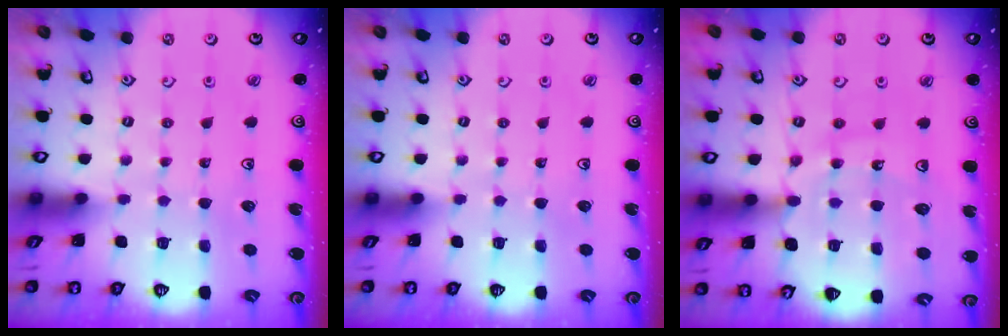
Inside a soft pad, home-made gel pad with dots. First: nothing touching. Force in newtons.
{"total": 0.0}
{"total": 12.8, "press": 12.5, "slide": 2.9}